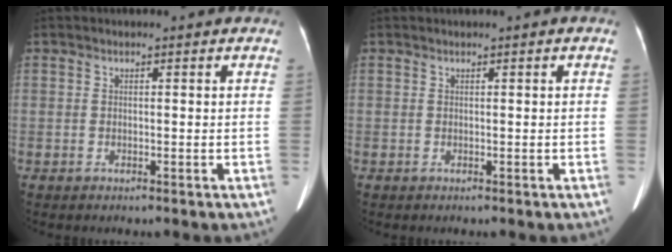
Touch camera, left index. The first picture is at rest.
{"total": 0.0}